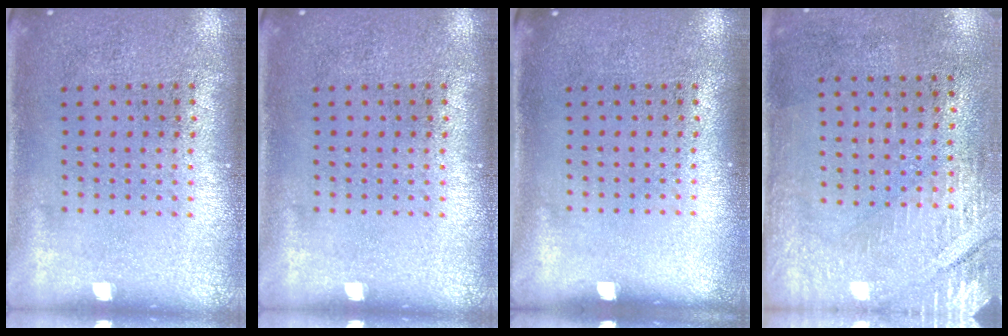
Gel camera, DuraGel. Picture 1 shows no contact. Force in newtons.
{"total": 0.0}
{"total": 0.0}
{"total": 2.8, "press": 2.4, "slide": 1.4}